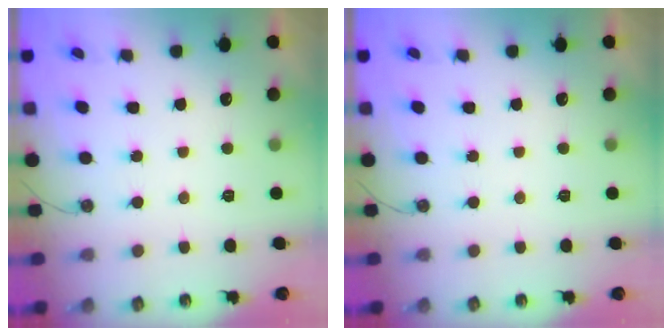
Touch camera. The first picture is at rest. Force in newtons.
{"total": 0.0}